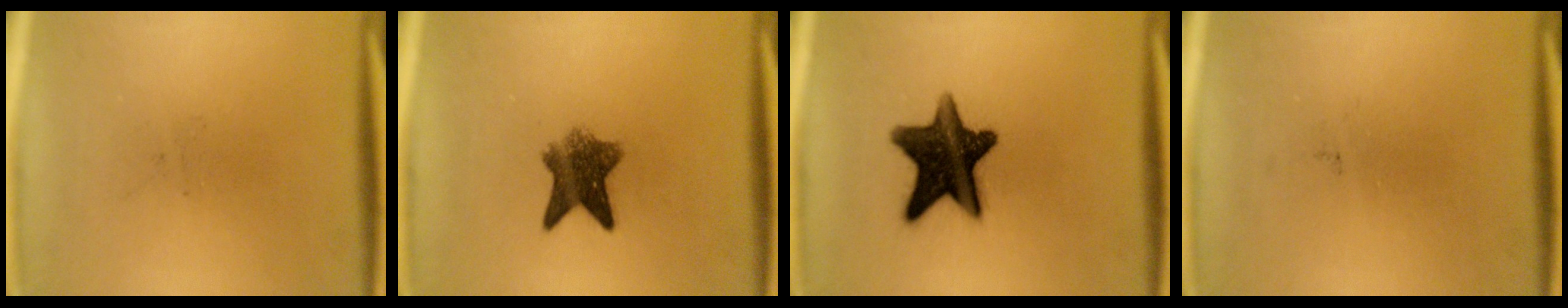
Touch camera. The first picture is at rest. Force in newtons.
{"total": 6.5}
{"total": 14.3}
{"total": 0.0}